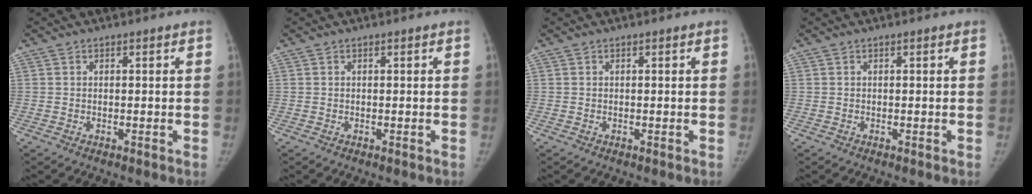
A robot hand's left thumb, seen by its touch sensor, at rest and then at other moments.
{"total": 0.0}
{"total": 0.0}
{"total": 0.0}